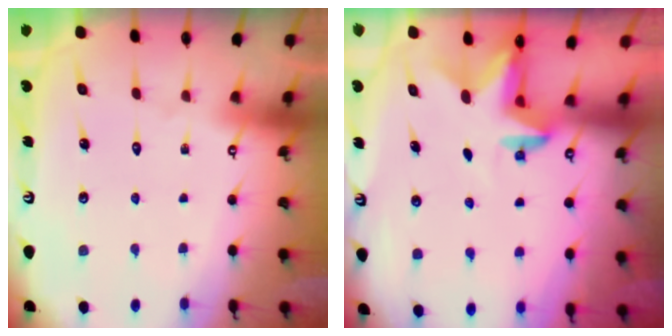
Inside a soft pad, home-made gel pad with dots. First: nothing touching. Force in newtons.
{"total": 2.5, "press": 2.5, "slide": 0.4}